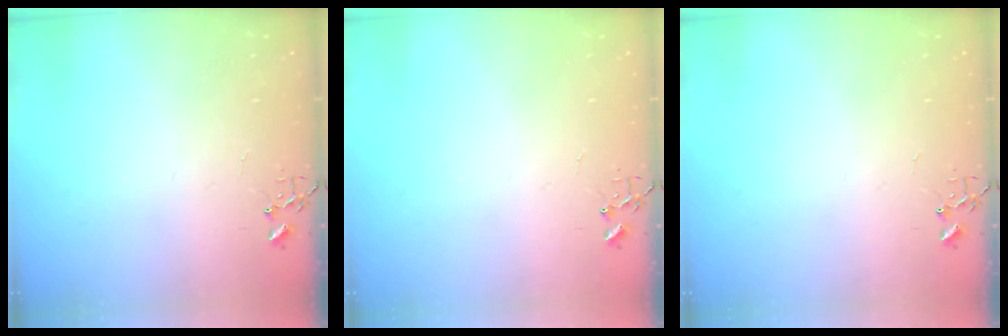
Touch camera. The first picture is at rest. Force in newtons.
{"total": 0.0}
{"total": 0.0}